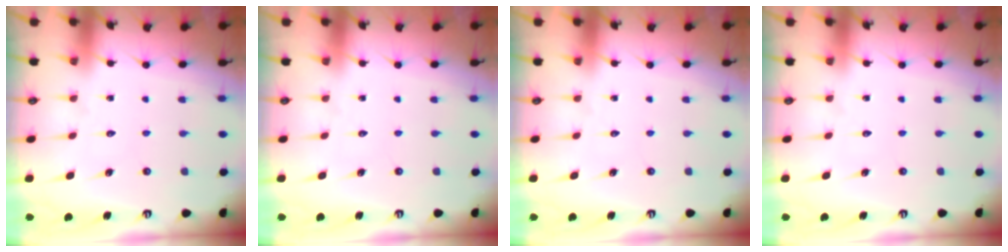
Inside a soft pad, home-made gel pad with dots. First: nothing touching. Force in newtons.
{"total": 0.0}
{"total": 0.0}
{"total": 0.0}